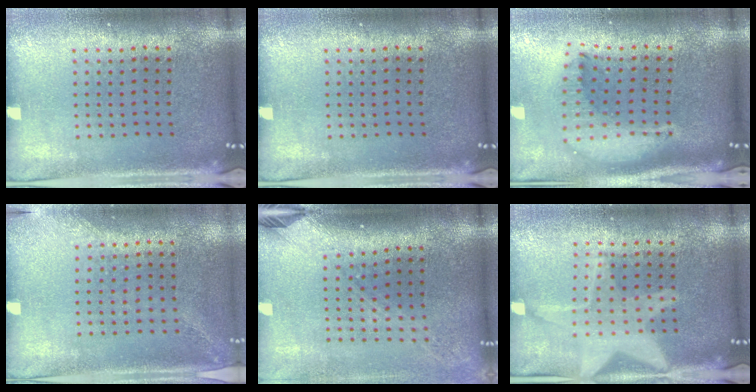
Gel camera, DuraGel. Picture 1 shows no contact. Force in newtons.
{"total": 0.0}
{"total": 1.9, "press": 1.5, "slide": 1.2}
{"total": 1.4, "press": 1.0, "slide": 1.0}
{"total": 2.2, "press": 1.6, "slide": 1.5}
{"total": 3.0, "press": 3.0, "slide": 0.3}